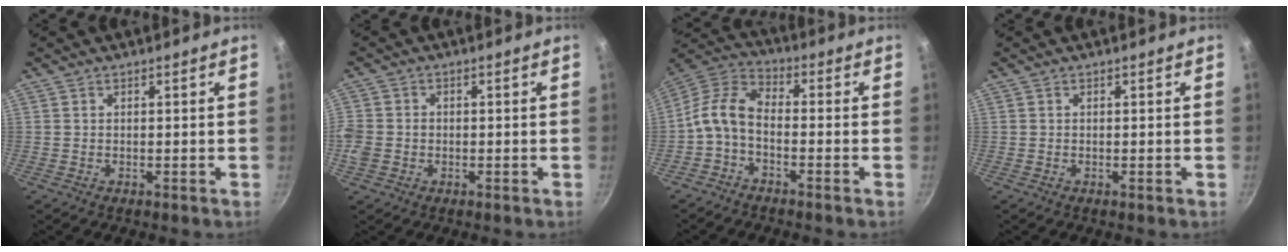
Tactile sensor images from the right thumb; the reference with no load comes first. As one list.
[{"total": 4.9, "force": [-0.9, 4.1, 2.4], "torque": [-0.055, 0.011, -0.016]}, {"total": 8.5, "force": [-2.4, 4.9, 6.4], "torque": [-0.129, 0.043, -0.065]}, {"total": 0.0}]